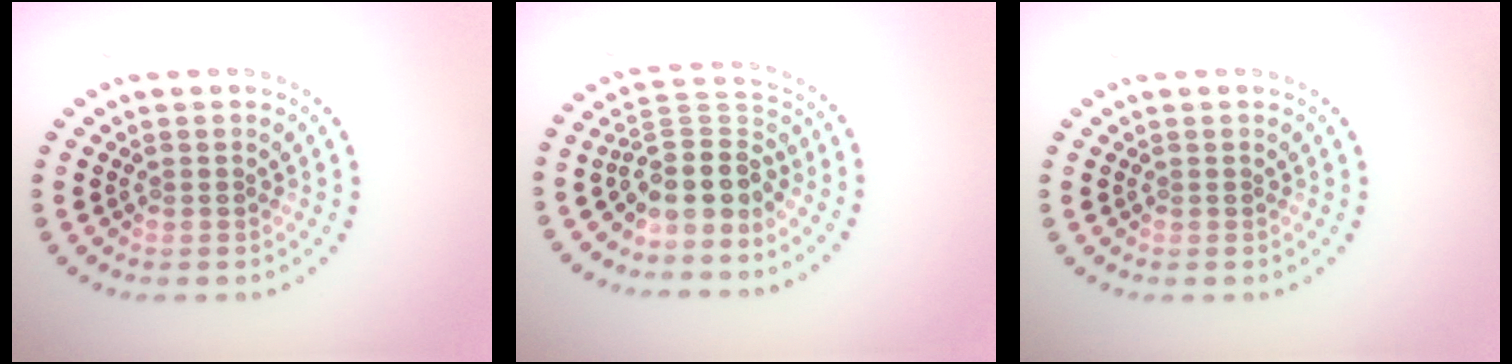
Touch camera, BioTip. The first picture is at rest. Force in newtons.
{"total": 4.2, "press": 3.4, "slide": 2.5}
{"total": 0.0}